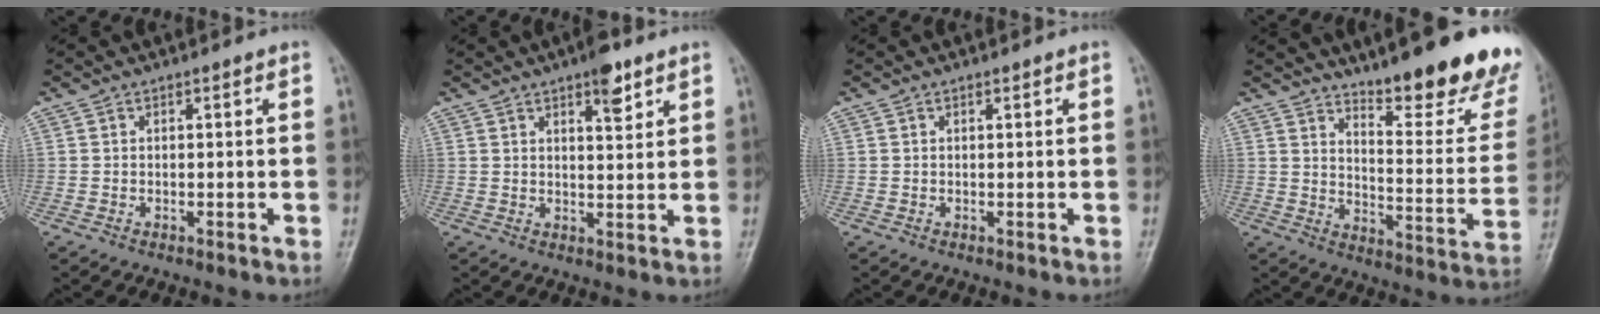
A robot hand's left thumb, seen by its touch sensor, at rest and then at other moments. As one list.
[{"total": 5.4, "force": [3.4, 1.7, 3.8], "torque": [-0.044, -0.019, 0.049]}, {"total": 0.0}, {"total": 20.8, "force": [15.8, 4.7, 12.6], "torque": [-0.135, -0.122, 0.218]}]